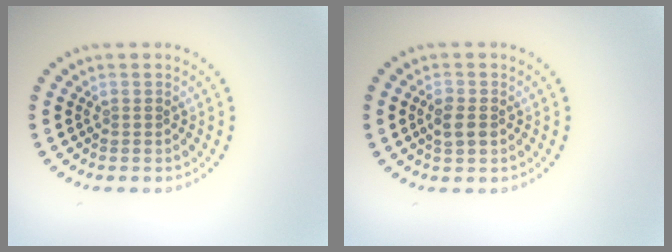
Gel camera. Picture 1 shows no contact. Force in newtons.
{"total": 1.8, "press": 1.8, "slide": 0.3}